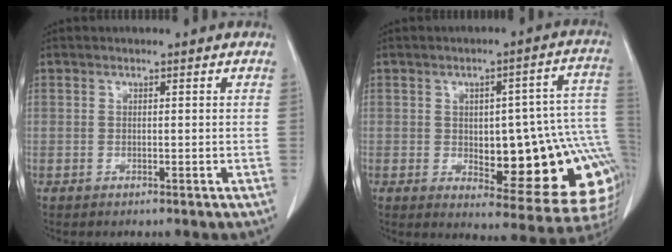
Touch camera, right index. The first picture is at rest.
{"total": 21.0, "force": [-3.1, 7.2, 19.5], "torque": [-0.163, 0.034, -0.016]}